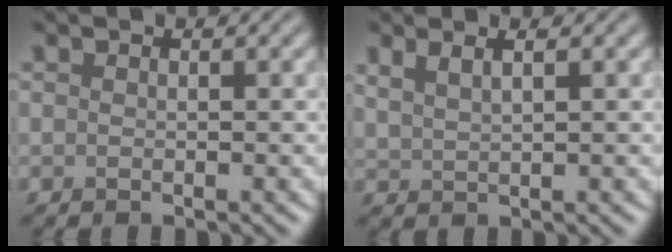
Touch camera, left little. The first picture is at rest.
{"total": 2.3, "force": [1.5, 0.8, 1.5], "torque": [-0.019, 0.003, 0.023]}